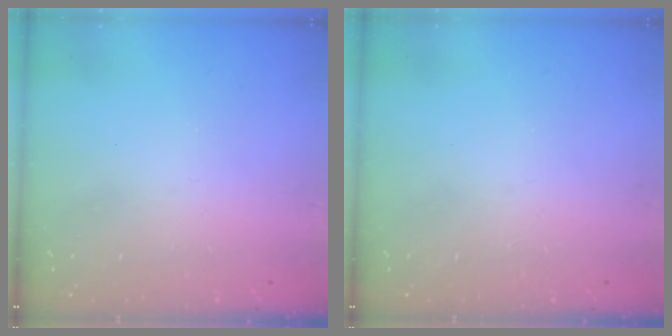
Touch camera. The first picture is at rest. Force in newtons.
{"total": 0.0}